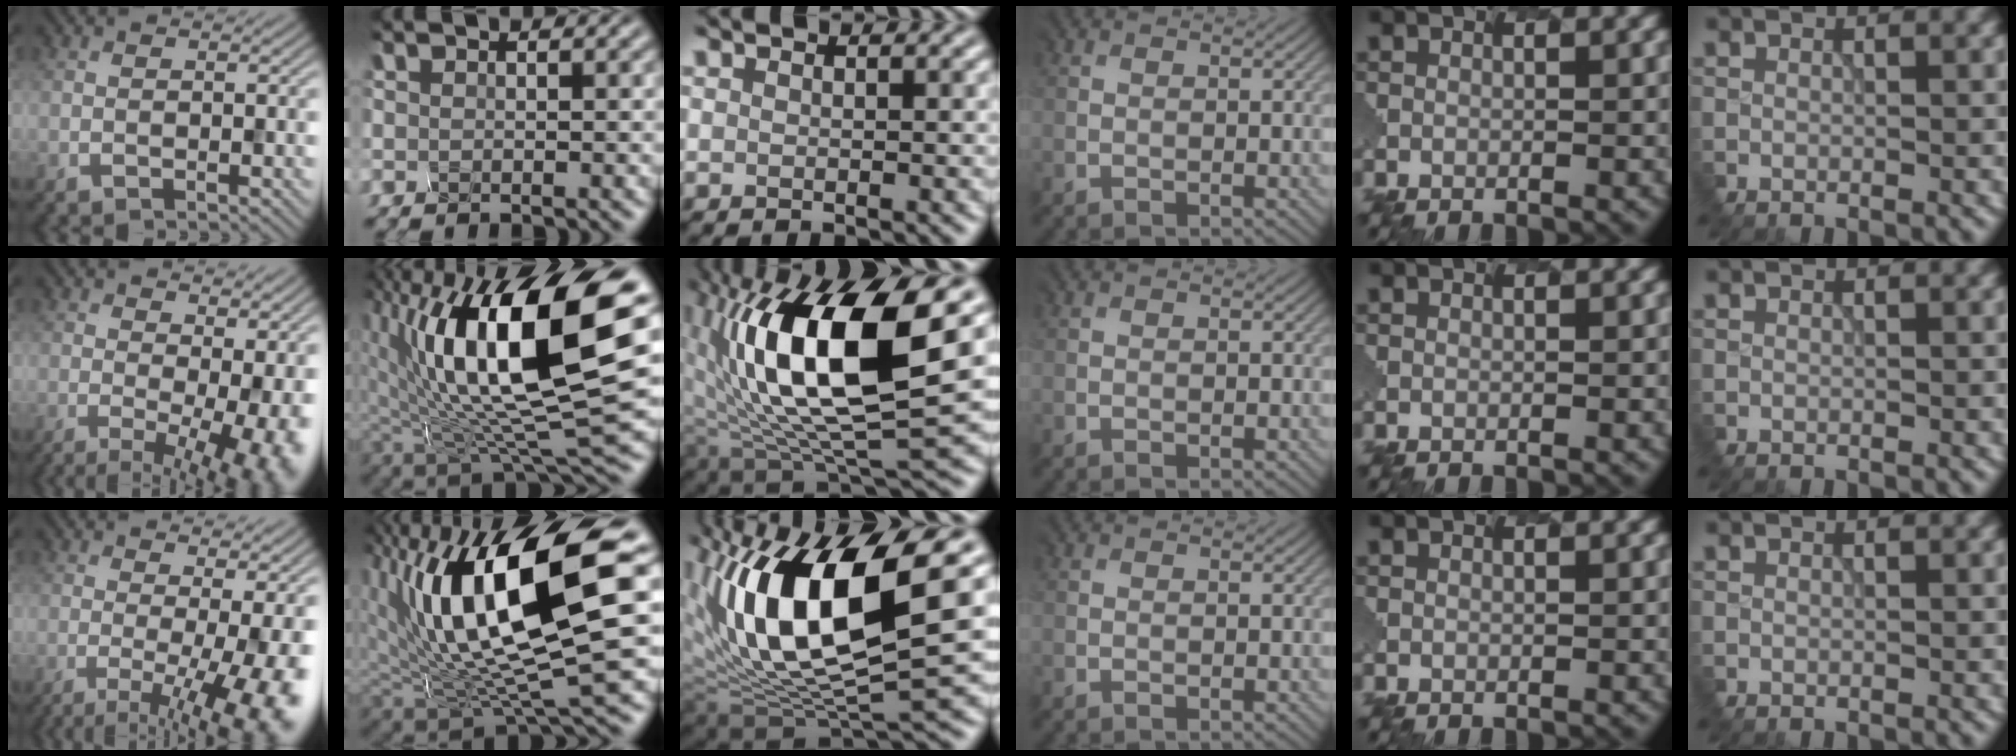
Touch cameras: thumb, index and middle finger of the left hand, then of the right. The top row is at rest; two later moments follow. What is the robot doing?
{"motion": "disassemble", "object": "hinged tin"}